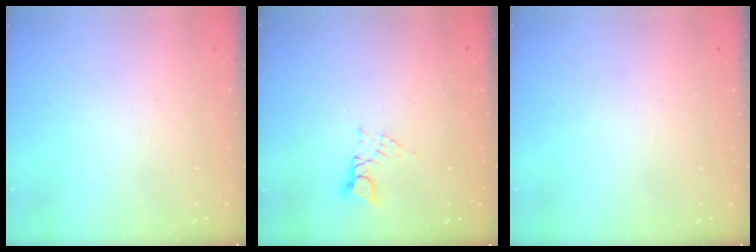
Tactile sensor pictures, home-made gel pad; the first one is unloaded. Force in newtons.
{"total": 3.0, "press": 3.0, "slide": 0.4}
{"total": 0.0}